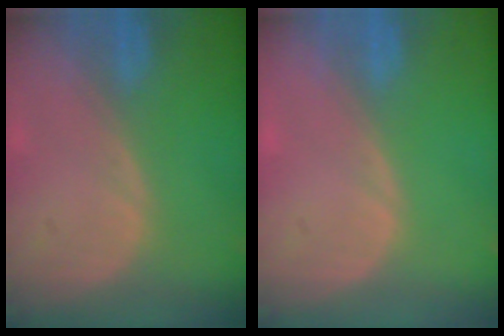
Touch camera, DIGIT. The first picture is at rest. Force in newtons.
{"total": 0.0}